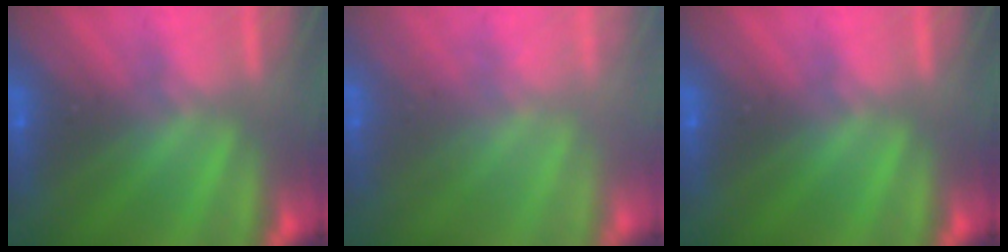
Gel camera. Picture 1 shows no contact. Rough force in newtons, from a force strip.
{"total": 2.5}
{"total": 0.0}